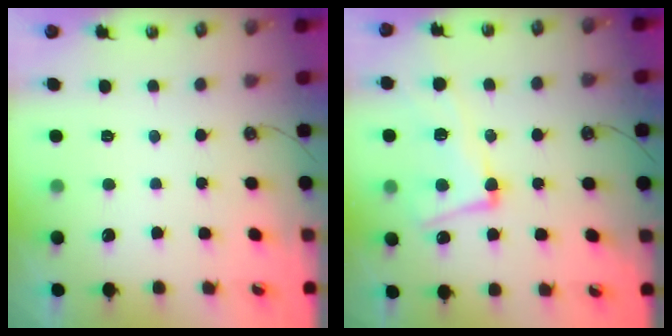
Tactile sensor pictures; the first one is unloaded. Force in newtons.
{"total": 8.1, "press": 7.8, "slide": 2.0}